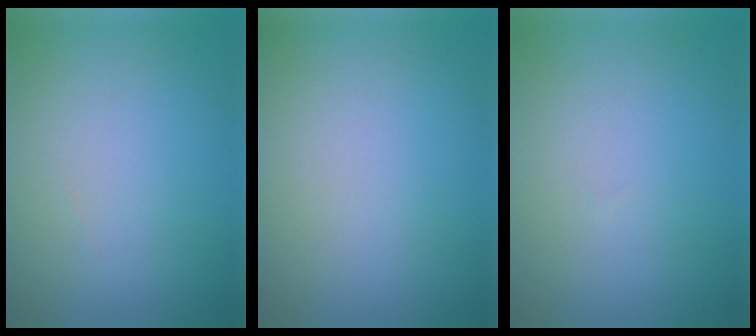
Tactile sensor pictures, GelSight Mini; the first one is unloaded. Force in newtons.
{"total": 0.0}
{"total": 0.0}